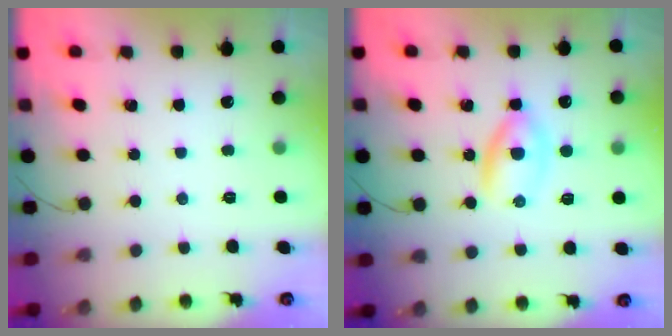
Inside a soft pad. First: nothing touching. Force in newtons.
{"total": 3.0, "press": 2.9, "slide": 0.9}